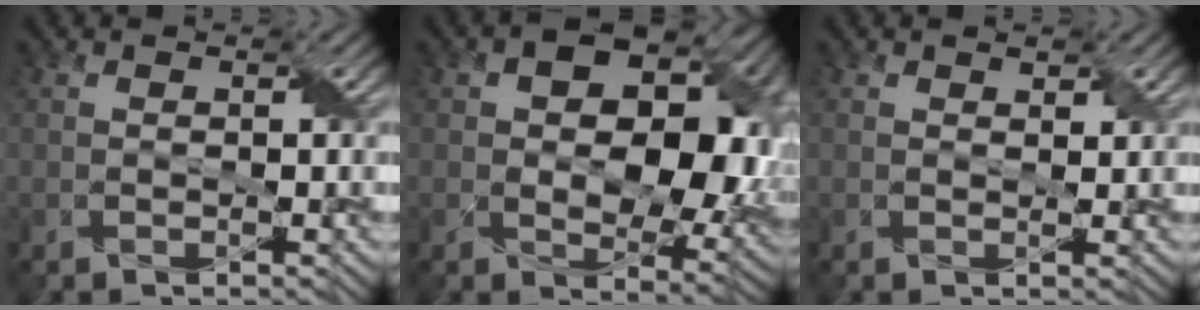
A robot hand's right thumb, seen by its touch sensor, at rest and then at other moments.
{"total": 14.5, "force": [2.8, 8.8, 11.2], "torque": [-0.144, -0.001, 0.051]}
{"total": 0.9, "force": [0.7, 0.4, 0.3], "torque": [-0.011, -0.005, 0.017]}